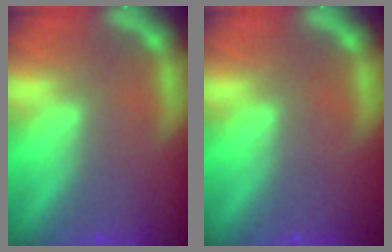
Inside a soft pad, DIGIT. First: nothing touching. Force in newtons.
{"total": 0.0}